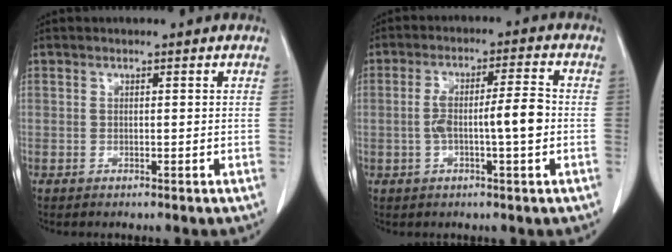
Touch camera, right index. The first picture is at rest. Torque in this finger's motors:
{"motor_torque": [0.34, -0.08, 0.19, 0.09]}